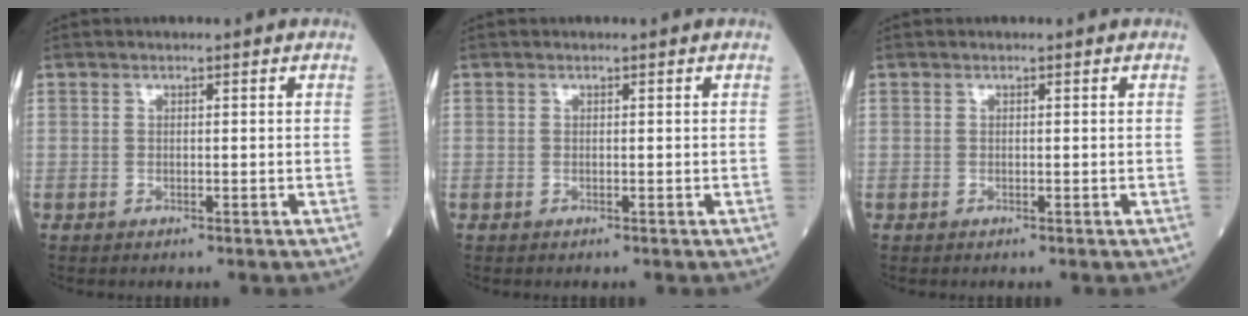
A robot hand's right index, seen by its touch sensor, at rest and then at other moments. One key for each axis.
{"total": 0.0}
{"total": 0.0}